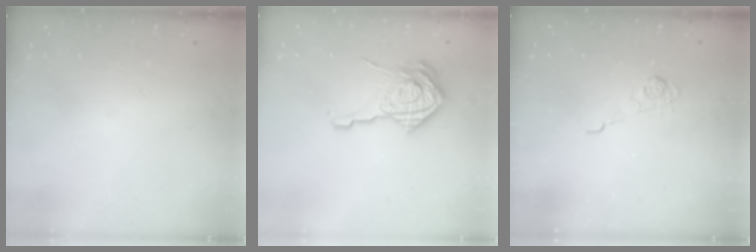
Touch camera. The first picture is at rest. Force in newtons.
{"total": 17.6, "press": 17.6, "slide": 1.2}
{"total": 4.2, "press": 3.8, "slide": 1.6}